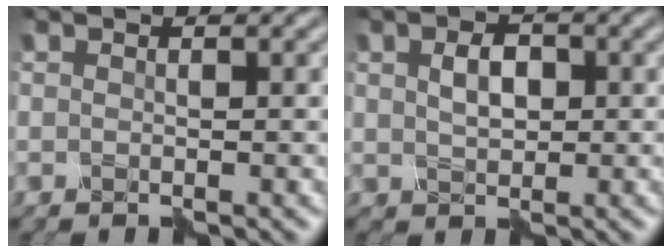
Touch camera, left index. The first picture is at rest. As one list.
[{"total": 2.4, "force": [0.3, 1.6, 1.8], "torque": [-0.037, 0.003, 0.005]}]